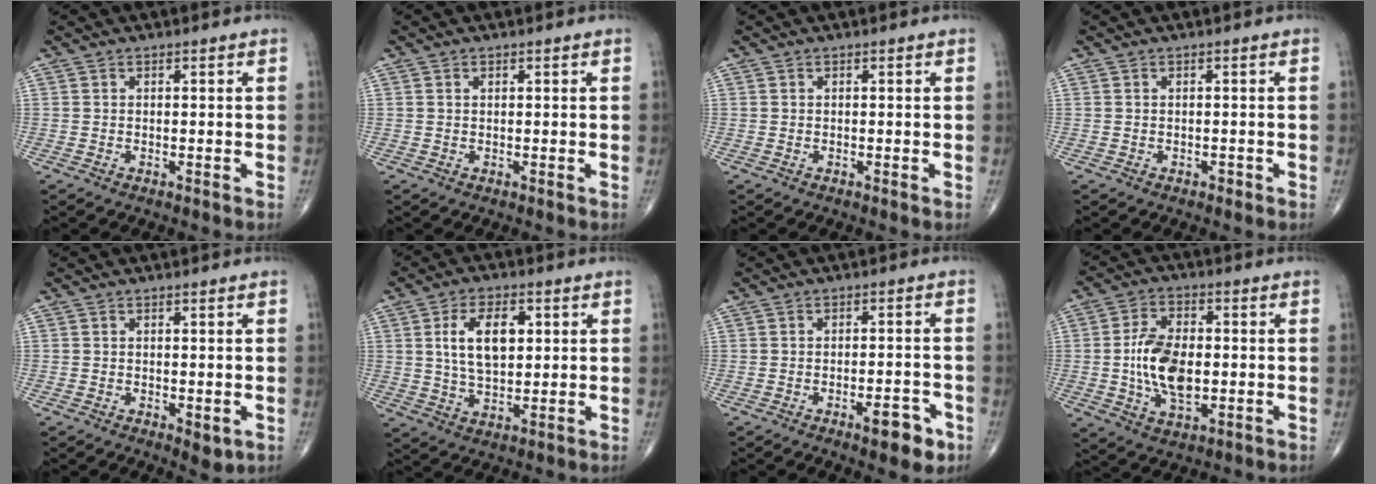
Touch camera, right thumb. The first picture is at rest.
{"total": 0.5, "force": [0.2, 0.4, 0.3], "torque": [-0.005, -0.001, 0.004]}
{"total": 0.0}
{"total": 0.6, "force": [-0.4, 0.5, 0.2], "torque": [-0.001, 0.001, -0.007]}
{"total": 3.0, "force": [-0.9, 1.4, 2.5], "torque": [-0.030, -0.006, -0.009]}
{"total": 10.4, "force": [2.4, 5.8, 8.3], "torque": [-0.132, -0.004, 0.046]}
{"total": 6.5, "force": [-3.4, 2.5, 5.0], "torque": [-0.053, 0.016, -0.042]}
{"total": 12.0, "force": [-0.6, 6.8, 9.9], "torque": [-0.170, 0.004, -0.011]}